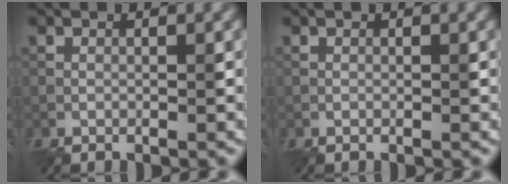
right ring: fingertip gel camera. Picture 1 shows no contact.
{"total": 0.0}